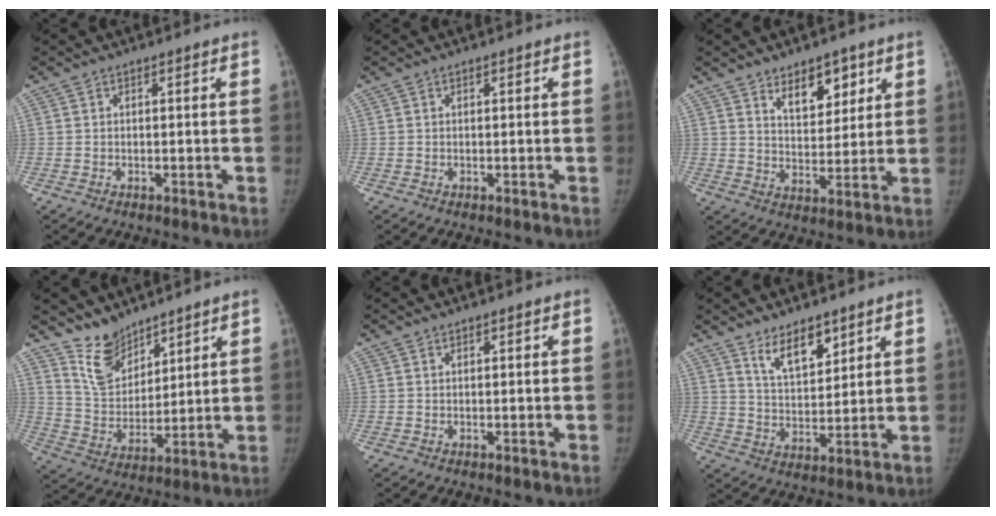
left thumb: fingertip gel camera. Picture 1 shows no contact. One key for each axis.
{"total": 0.0}
{"total": 8.2, "fx": 4.9, "fy": 4.5, "fz": 4.8, "tx": -0.035, "ty": -0.036, "tz": 0.082}
{"total": 8.8, "fx": 7.3, "fy": 4.3, "fz": 2.1, "tx": -0.011, "ty": -0.062, "tz": 0.155}
{"total": 0.0}
{"total": 8.3, "fx": 5.6, "fy": 3.7, "fz": 4.9, "tx": -0.053, "ty": -0.048, "tz": 0.102}